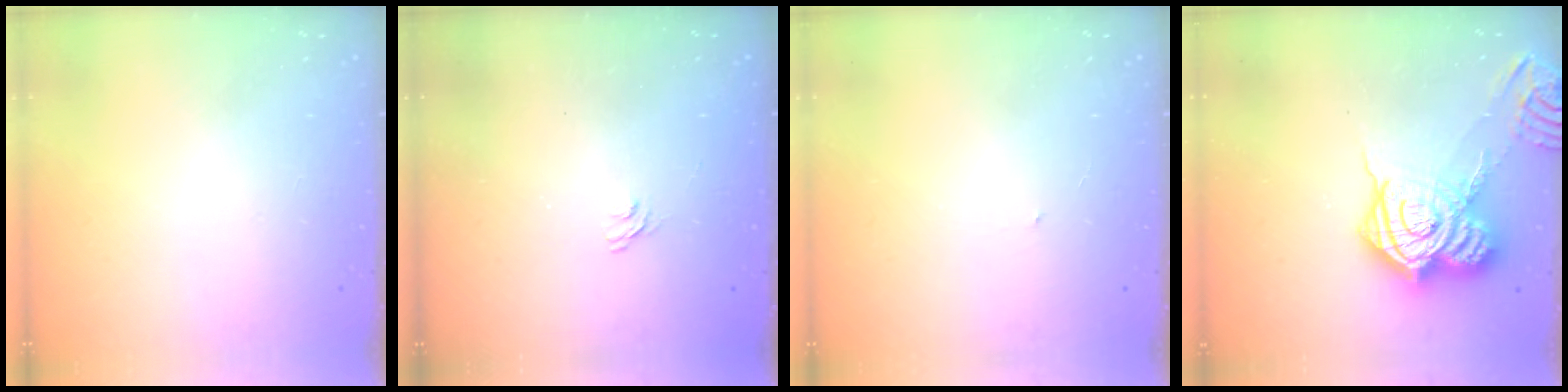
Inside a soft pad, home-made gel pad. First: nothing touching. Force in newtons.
{"total": 3.1, "press": 2.8, "slide": 1.3}
{"total": 0.6, "press": 0.6, "slide": 0.1}
{"total": 18.8, "press": 18.7, "slide": 1.5}